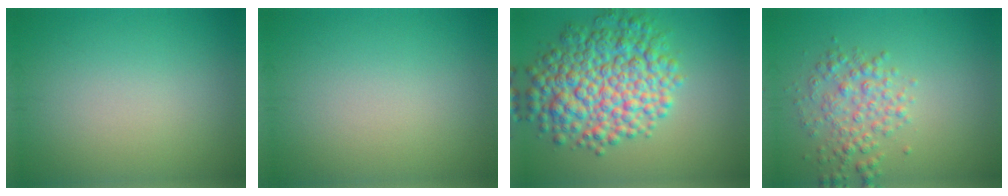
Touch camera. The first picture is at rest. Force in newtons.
{"total": 0.0}
{"total": 8.9, "press": 8.9, "slide": 0.1}
{"total": 3.2, "press": 3.2, "slide": 0.1}